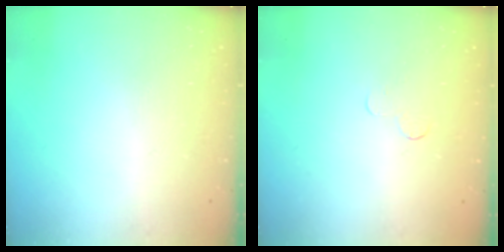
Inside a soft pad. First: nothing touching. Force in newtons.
{"total": 2.3, "press": 2.3, "slide": 0.2}